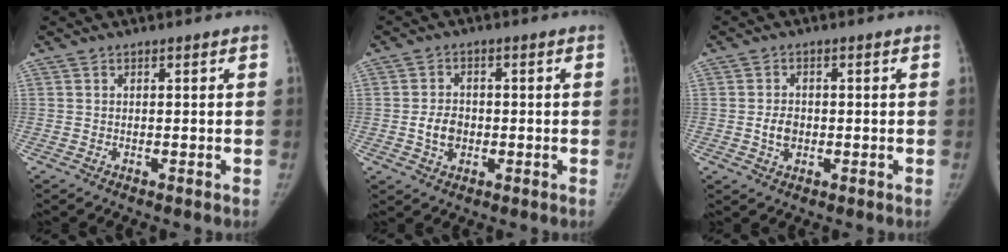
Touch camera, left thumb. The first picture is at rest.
{"total": 4.4, "force": [-0.7, 3.3, 2.7], "torque": [-0.037, 0.004, -0.011]}
{"total": 3.0, "force": [-0.4, 2.3, 2.0], "torque": [-0.029, 0.002, -0.006]}